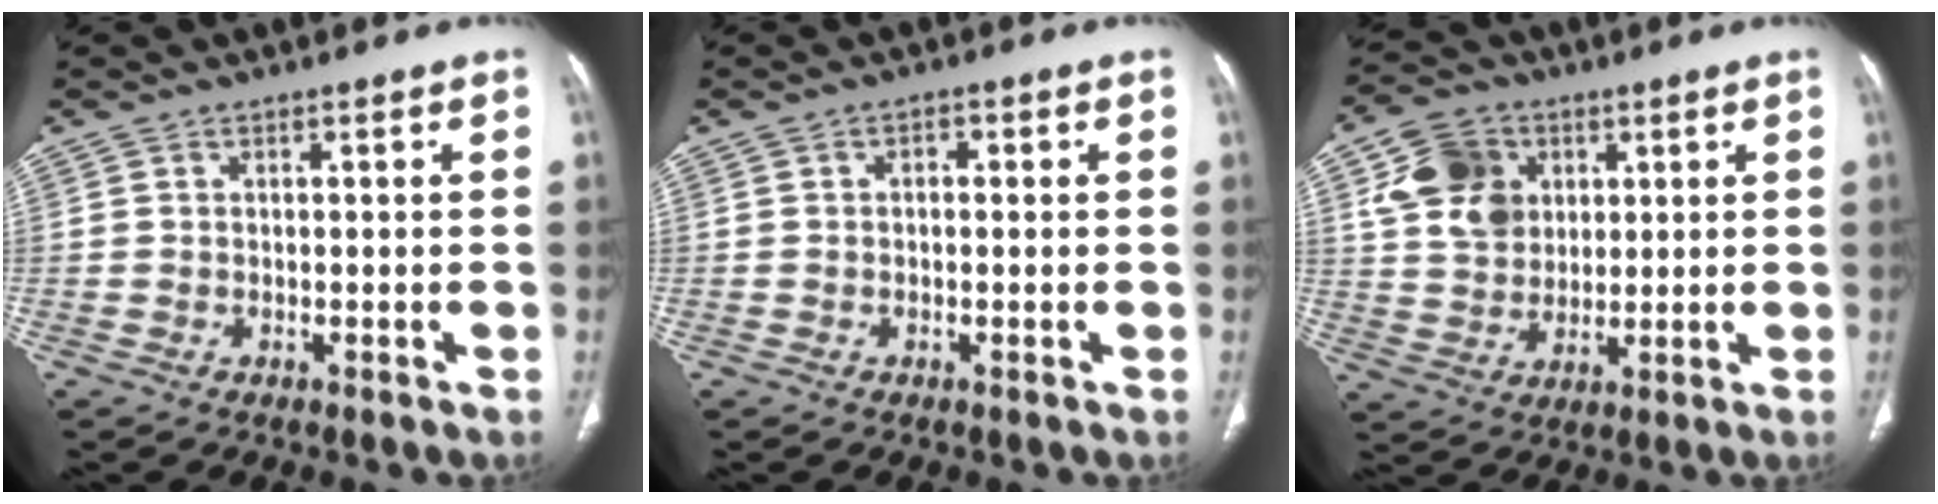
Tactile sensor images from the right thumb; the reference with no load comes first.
{"total": 2.2, "force": [0.2, 1.3, 1.7], "torque": [-0.020, 0.008, -0.001]}
{"total": 11.7, "force": [3.7, 9.4, 5.9], "torque": [-0.079, -0.006, 0.073]}